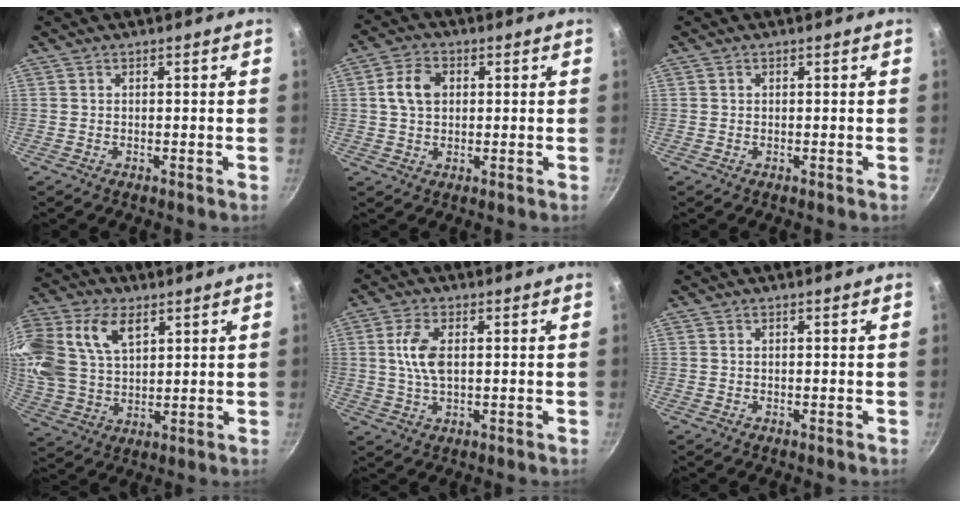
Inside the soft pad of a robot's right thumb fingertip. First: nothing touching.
{"total": 6.4, "force": [1.2, 4.5, 4.3], "torque": [-0.074, 0.008, 0.020]}
{"total": 0.0}
{"total": 24.4, "force": [9.2, 15.9, 16.1], "torque": [-0.398, 0.032, 0.180]}
{"total": 6.6, "force": [1.0, 3.3, 5.7], "torque": [-0.125, -0.001, 0.018]}
{"total": 0.0}